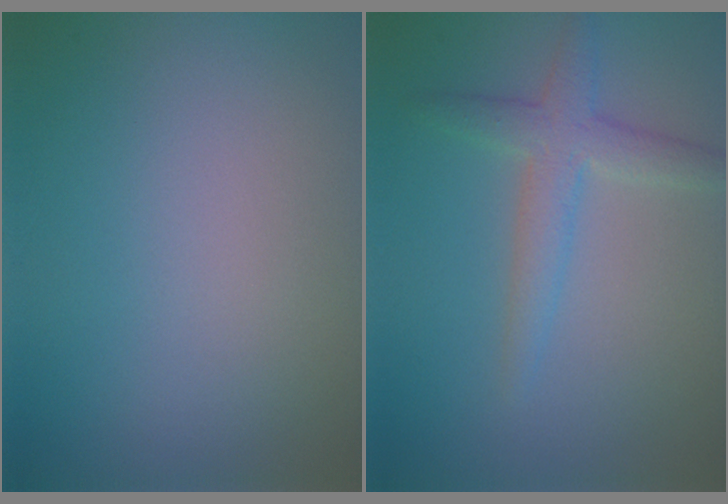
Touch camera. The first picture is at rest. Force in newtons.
{"total": 2.9, "press": 2.9, "slide": 0.0}